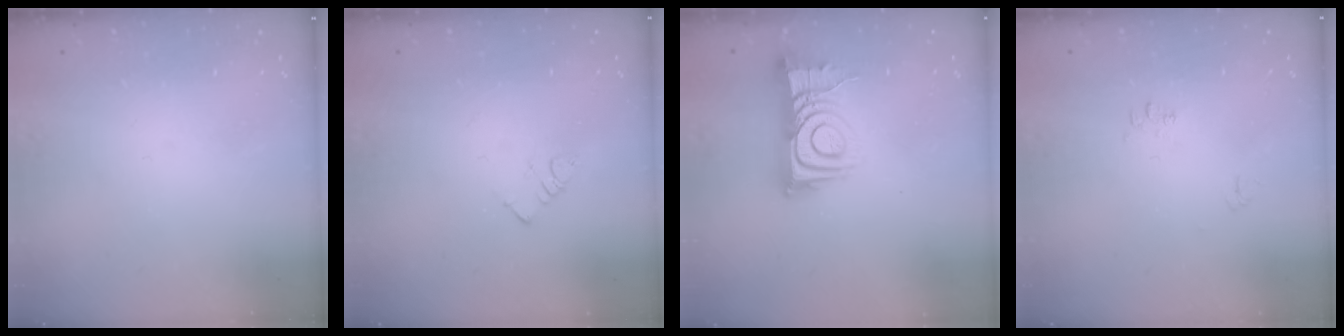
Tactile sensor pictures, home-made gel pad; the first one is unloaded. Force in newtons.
{"total": 3.2, "press": 3.2, "slide": 0.4}
{"total": 12.7, "press": 12.7, "slide": 0.9}
{"total": 3.9, "press": 3.9, "slide": 0.5}